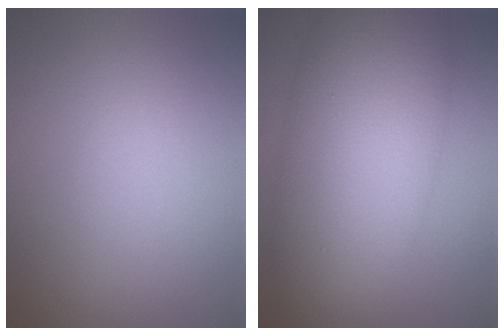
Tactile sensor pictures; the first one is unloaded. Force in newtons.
{"total": 11.3, "press": 11.3, "slide": 0.2}